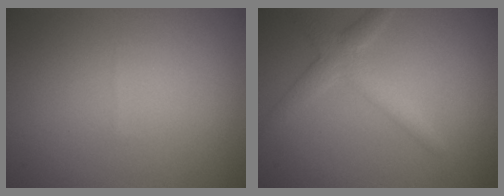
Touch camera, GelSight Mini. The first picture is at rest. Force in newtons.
{"total": 2.8, "press": 2.8, "slide": 0.1}